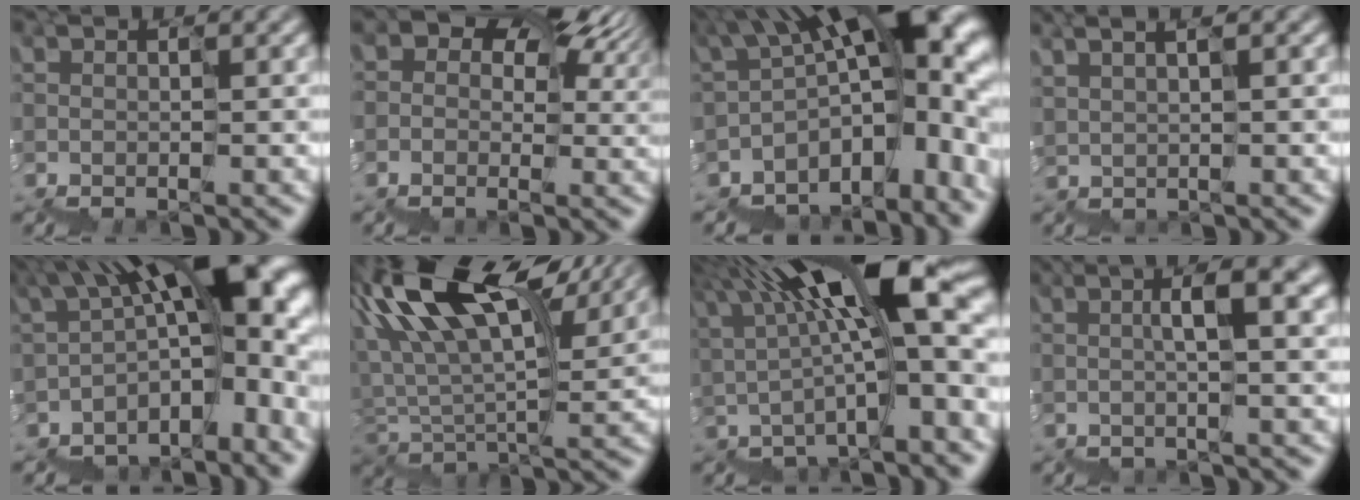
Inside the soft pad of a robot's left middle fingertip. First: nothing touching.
{"total": 8.3, "force": [1.9, 5.9, 5.5], "torque": [-0.082, 0.020, 0.025]}
{"total": 12.7, "force": [-2.7, 6.7, 10.5], "torque": [-0.151, 0.018, -0.033]}
{"total": 1.4, "force": [1.3, 0.4, 0.4], "torque": [0.001, 0.022, 0.026]}
{"total": 11.7, "force": [-0.7, 5.1, 10.5], "torque": [-0.155, 0.030, -0.004]}
{"total": 14.1, "force": [9.0, 5.3, 9.5], "torque": [-0.222, 0.047, 0.161]}
{"total": 12.3, "force": [3.1, 2.9, 11.5], "torque": [-0.183, 0.035, 0.062]}
{"total": 3.9, "force": [1.2, 1.0, 3.6], "torque": [-0.041, 0.024, 0.012]}